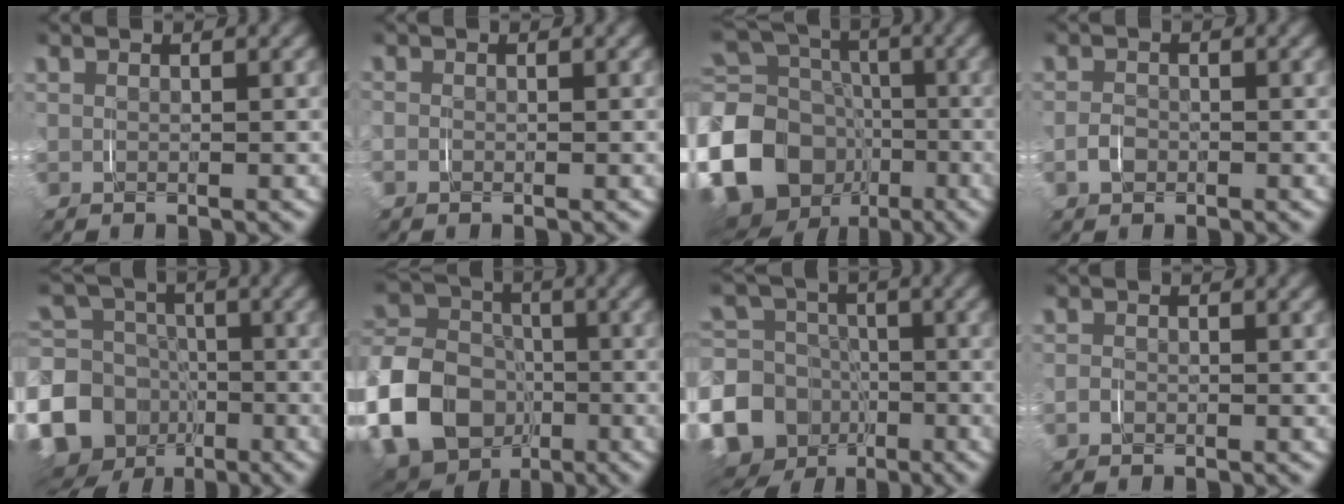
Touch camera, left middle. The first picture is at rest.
{"total": 1.0, "force": [-0.6, 0.8, -0.1], "torque": [-0.006, -0.006, -0.014]}
{"total": 14.0, "force": [-5.1, 11.8, 5.5], "torque": [-0.125, -0.054, -0.088]}
{"total": 1.2, "force": [-0.9, 0.7, 0.3], "torque": [-0.012, -0.006, -0.014]}
{"total": 14.0, "force": [-5.5, 12.3, 4.0], "torque": [-0.103, -0.068, -0.097]}
{"total": 11.4, "force": [-4.6, 9.4, 4.4], "torque": [-0.122, -0.049, -0.076]}
{"total": 15.9, "force": [-6.2, 14.0, 4.1], "torque": [-0.115, -0.082, -0.108]}
{"total": 0.8, "force": [-0.7, 0.3, 0.0], "torque": [-0.007, -0.003, -0.013]}